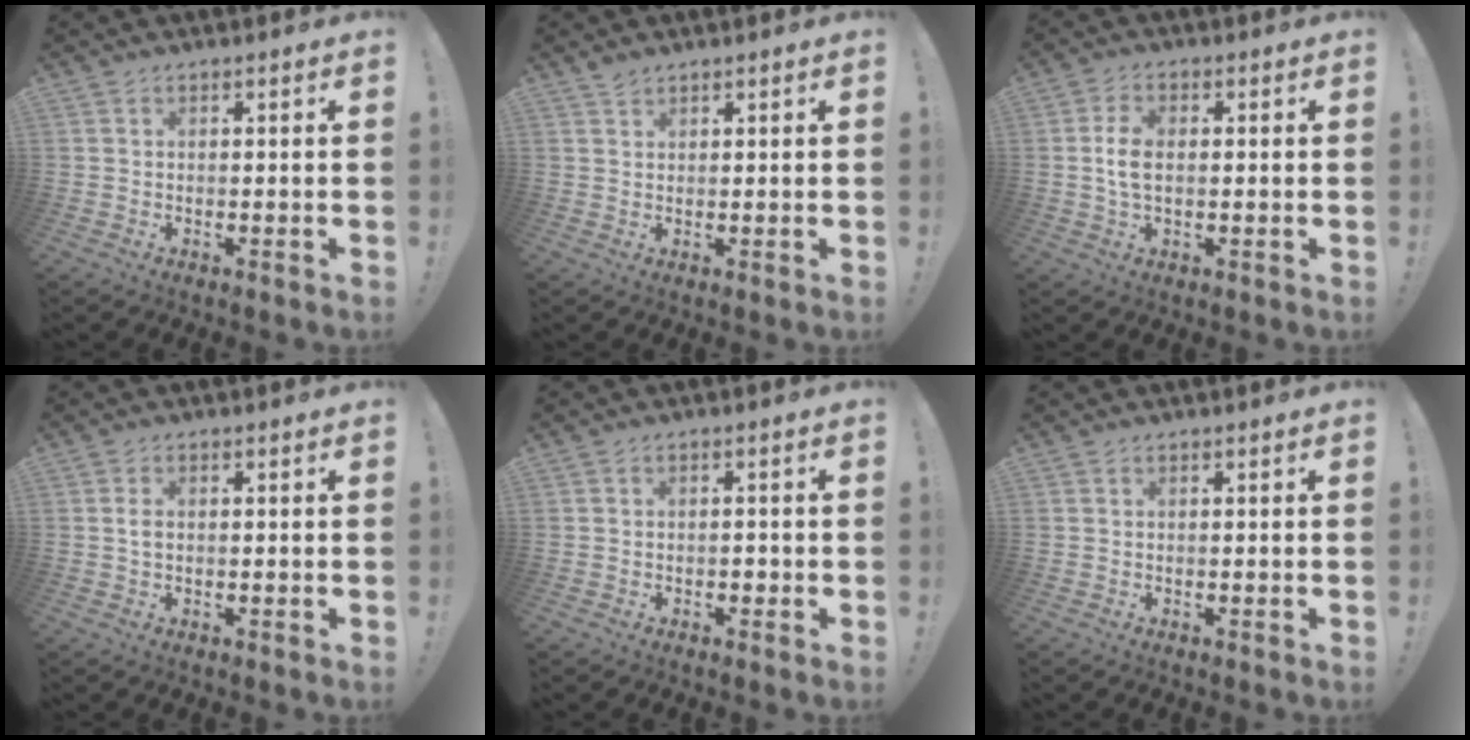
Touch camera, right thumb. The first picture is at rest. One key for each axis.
{"total": 1.9, "fx": 1.7, "fy": 0.6, "fz": 0.5, "tx": -0.006, "ty": -0.008, "tz": 0.031}
{"total": 6.0, "fx": 0.1, "fy": 3.4, "fz": 4.9, "tx": -0.088, "ty": 0.003, "tz": -0.001}
{"total": 1.5, "fx": 0.0, "fy": 0.9, "fz": 1.2, "tx": -0.021, "ty": 0.002, "tz": -0.002}
{"total": 1.6, "fx": -1.0, "fy": 1.0, "fz": 0.8, "tx": -0.012, "ty": 0.003, "tz": -0.018}
{"total": 0.0}